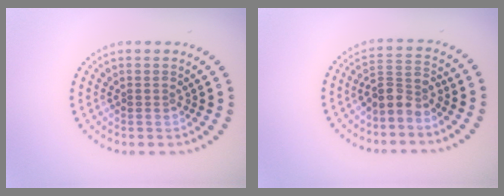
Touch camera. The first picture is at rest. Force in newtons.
{"total": 2.6, "press": 2.0, "slide": 1.7}